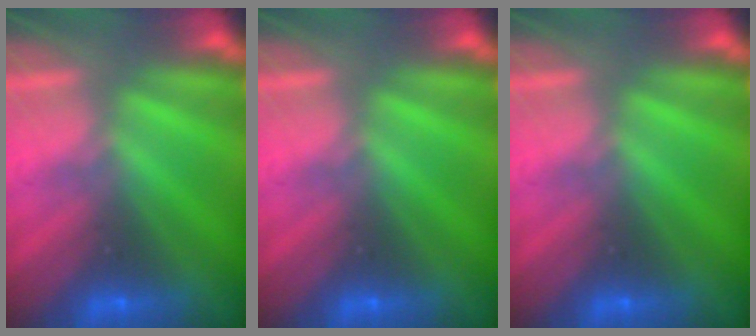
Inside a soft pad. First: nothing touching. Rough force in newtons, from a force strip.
{"total": 0.0}
{"total": 0.0}